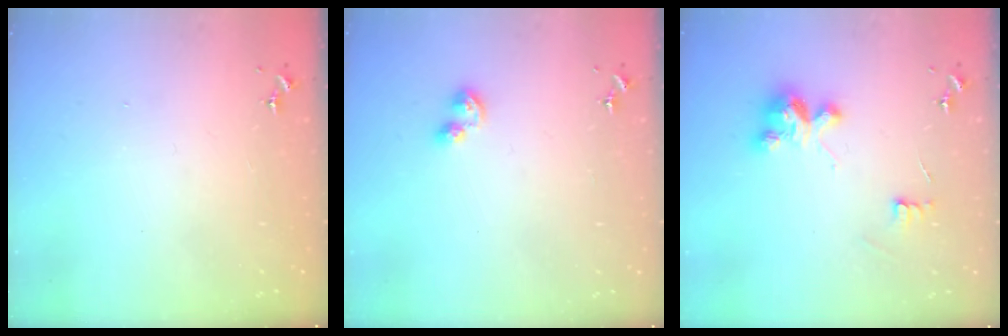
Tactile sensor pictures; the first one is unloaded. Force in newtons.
{"total": 6.6, "press": 6.6, "slide": 0.8}
{"total": 8.9, "press": 8.9, "slide": 0.3}